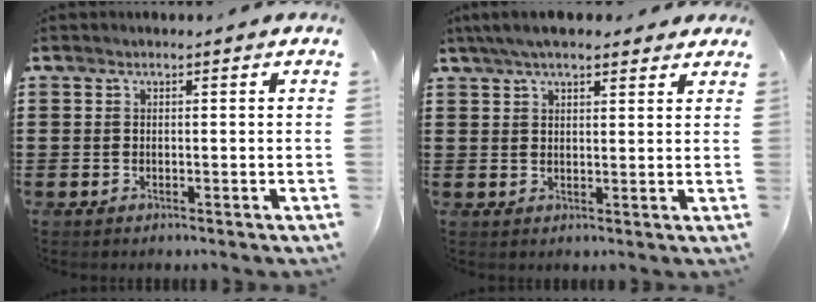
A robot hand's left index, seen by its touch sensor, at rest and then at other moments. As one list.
[{"total": 5.1, "force": [4.1, 1.4, 2.7], "torque": [-0.062, 0.002, 0.076]}]